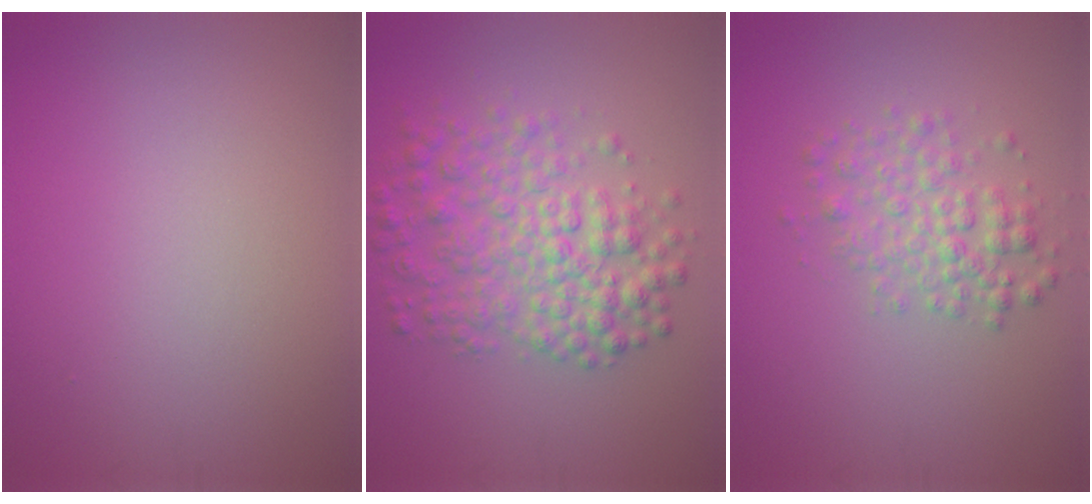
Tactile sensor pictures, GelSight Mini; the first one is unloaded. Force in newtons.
{"total": 5.9, "press": 5.9, "slide": 0.1}
{"total": 3.2, "press": 3.2, "slide": 0.1}